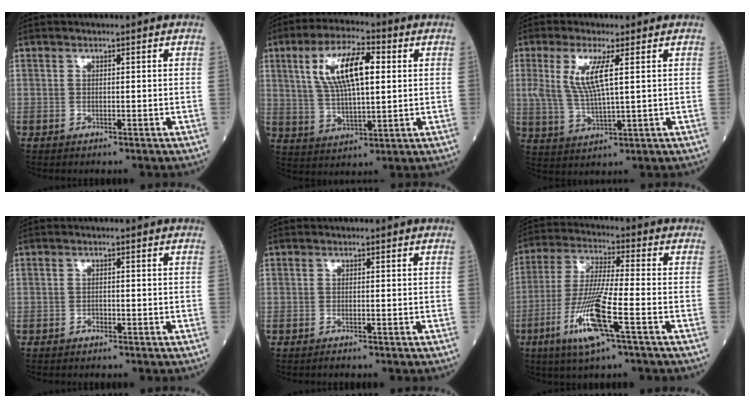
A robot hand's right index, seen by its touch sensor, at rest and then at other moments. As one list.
[{"total": 11.9, "force": [3.3, 3.6, 10.9], "torque": [-0.214, 0.016, 0.061]}, {"total": 7.0, "force": [2.0, 0.9, 6.7], "torque": [-0.154, -0.002, 0.043]}, {"total": 0.7, "force": [-0.5, 0.4, 0.3], "torque": [-0.004, 0.003, -0.009]}, {"total": 0.5, "force": [-0.4, -0.1, 0.3], "torque": [-0.008, -0.001, -0.010]}, {"total": 12.0, "force": [-5.0, 0.2, 10.8], "torque": [-0.224, -0.018, -0.100]}]